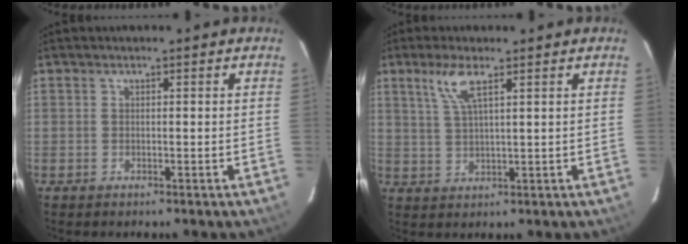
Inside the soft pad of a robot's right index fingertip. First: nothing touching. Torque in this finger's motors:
{"motor_torque": [0.46, 0.12, 0.42, 0.07]}